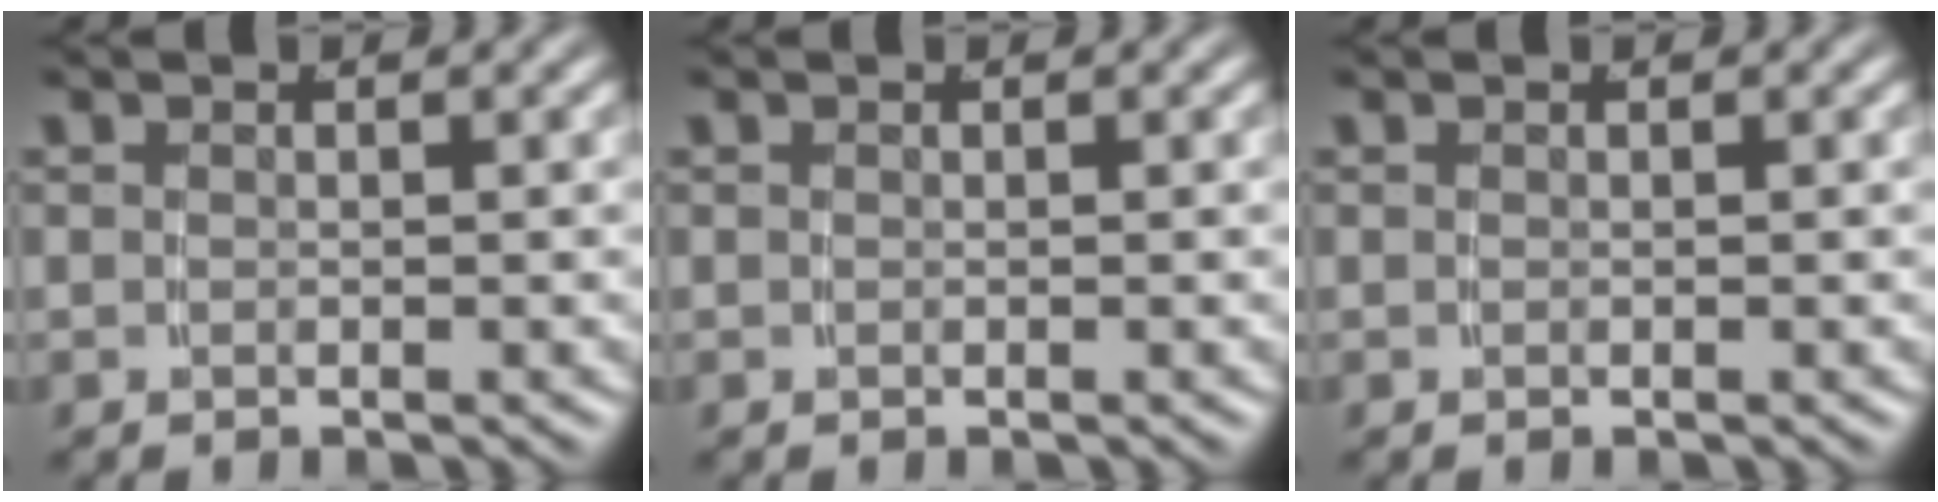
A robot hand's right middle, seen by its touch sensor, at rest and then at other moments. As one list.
[{"total": 0.0}, {"total": 0.0}]